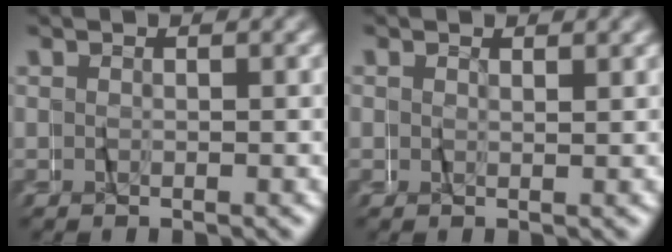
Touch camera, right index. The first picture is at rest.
{"total": 0.5, "force": [0.4, -0.3, -0.1], "torque": [-0.001, -0.001, 0.008]}